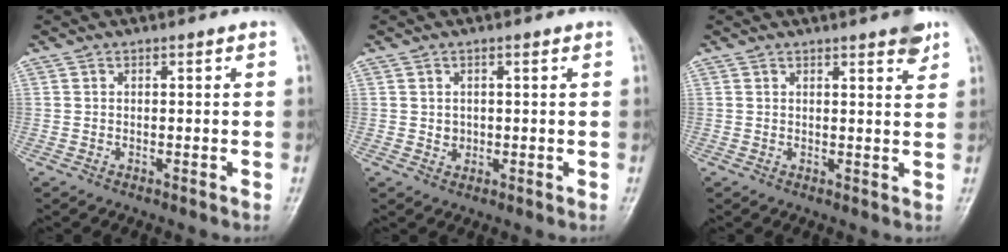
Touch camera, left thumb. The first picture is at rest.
{"total": 1.5, "force": [0.2, 1.4, 0.6], "torque": [-0.004, -0.001, 0.008]}
{"total": 3.9, "force": [2.6, 0.8, 2.8], "torque": [-0.027, -0.013, 0.031]}